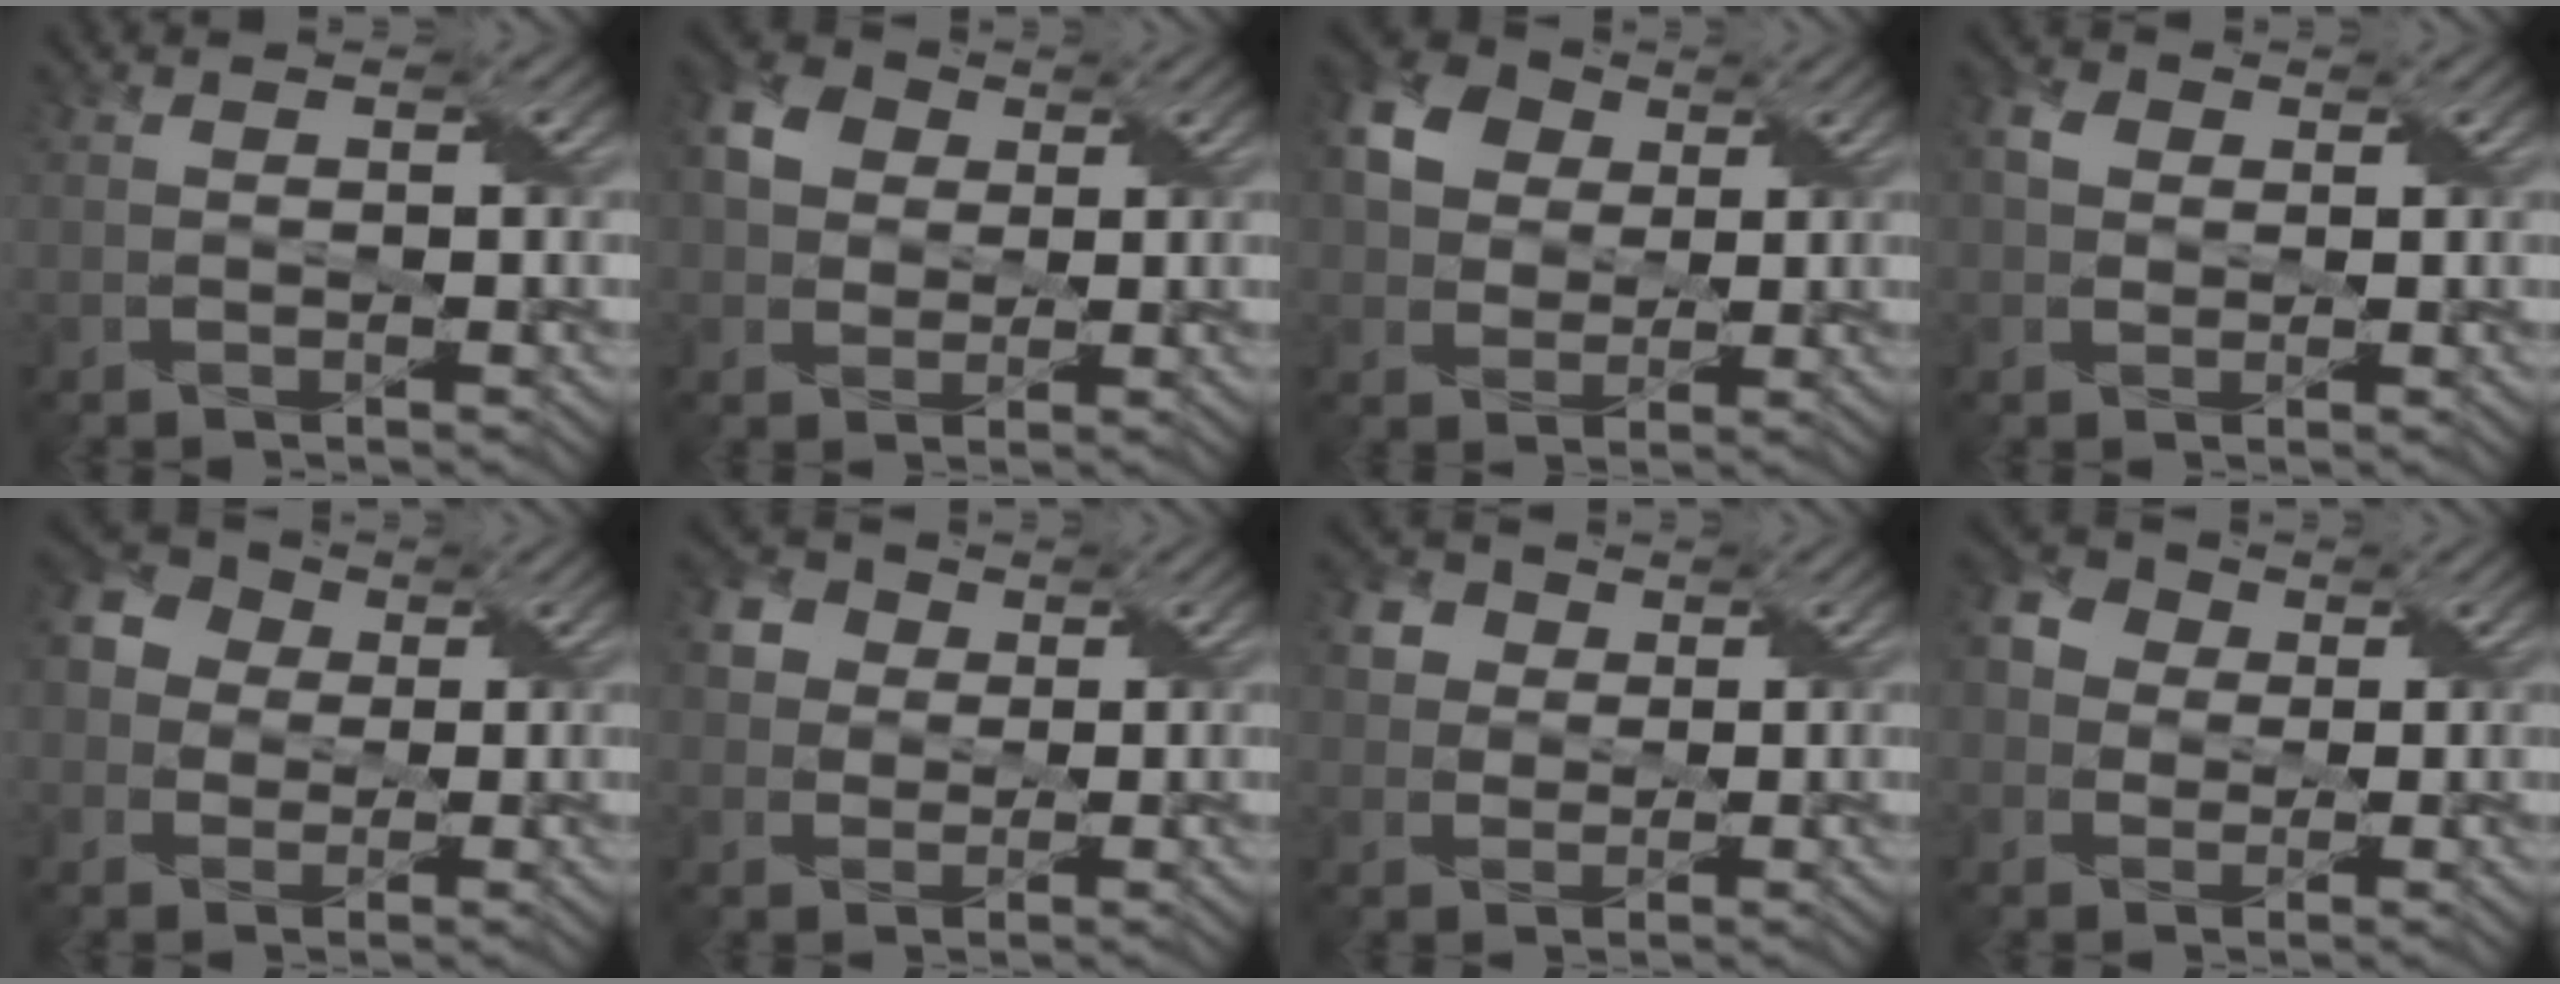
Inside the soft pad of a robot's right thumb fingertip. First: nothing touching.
{"total": 6.1, "force": [1.6, 5.0, 3.2], "torque": [-0.087, 0.014, 0.019]}
{"total": 9.4, "force": [3.1, 7.3, 5.0], "torque": [-0.147, 0.029, 0.051]}
{"total": 3.1, "force": [0.8, 2.6, 1.6], "torque": [-0.040, 0.008, 0.008]}
{"total": 6.6, "force": [1.3, 5.8, 2.9], "torque": [-0.090, 0.023, 0.006]}
{"total": 5.5, "force": [1.6, 4.7, 2.3], "torque": [-0.083, 0.015, 0.013]}
{"total": 5.0, "force": [1.7, 4.2, 2.0], "torque": [-0.068, 0.007, 0.025]}
{"total": 4.9, "force": [0.9, 4.3, 2.1], "torque": [-0.068, 0.012, 0.006]}